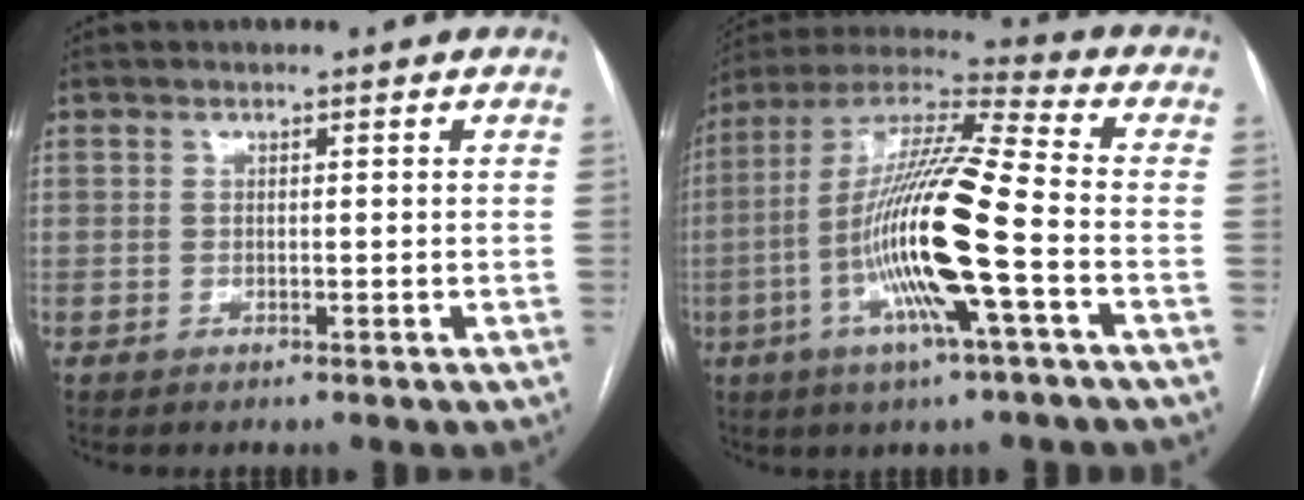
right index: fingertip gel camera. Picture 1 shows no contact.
{"total": 18.1, "force": [-4.6, 0.5, 17.5], "torque": [-0.346, -0.005, -0.095]}